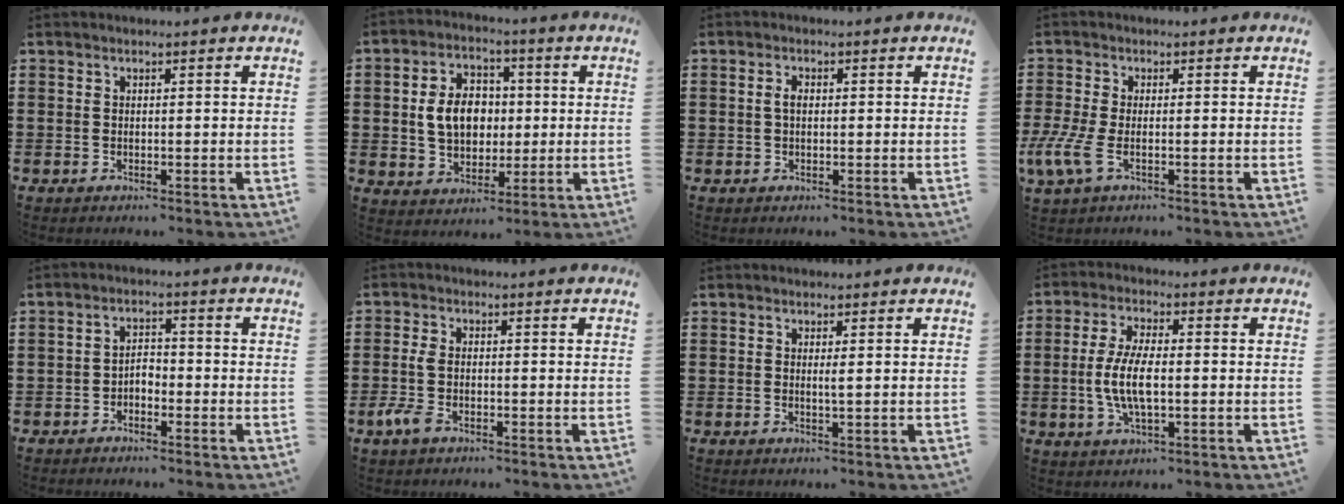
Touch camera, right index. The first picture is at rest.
{"total": 8.0, "force": [0.4, 6.0, 5.2], "torque": [-0.113, 0.009, -0.001]}
{"total": 1.7, "force": [0.2, 0.9, 1.5], "torque": [-0.031, 0.006, 0.002]}
{"total": 4.9, "force": [-1.9, 2.0, 4.1], "torque": [-0.107, -0.015, -0.038]}
{"total": 2.2, "force": [-1.5, 1.2, 1.0], "torque": [-0.024, 0.006, -0.034]}
{"total": 3.4, "force": [-1.2, 1.8, 2.6], "torque": [-0.077, -0.007, -0.031]}
{"total": 0.9, "force": [0.2, 0.0, 0.9], "torque": [-0.018, -0.003, 0.002]}
{"total": 7.3, "force": [-0.9, 2.6, 6.8], "torque": [-0.153, -0.007, -0.026]}